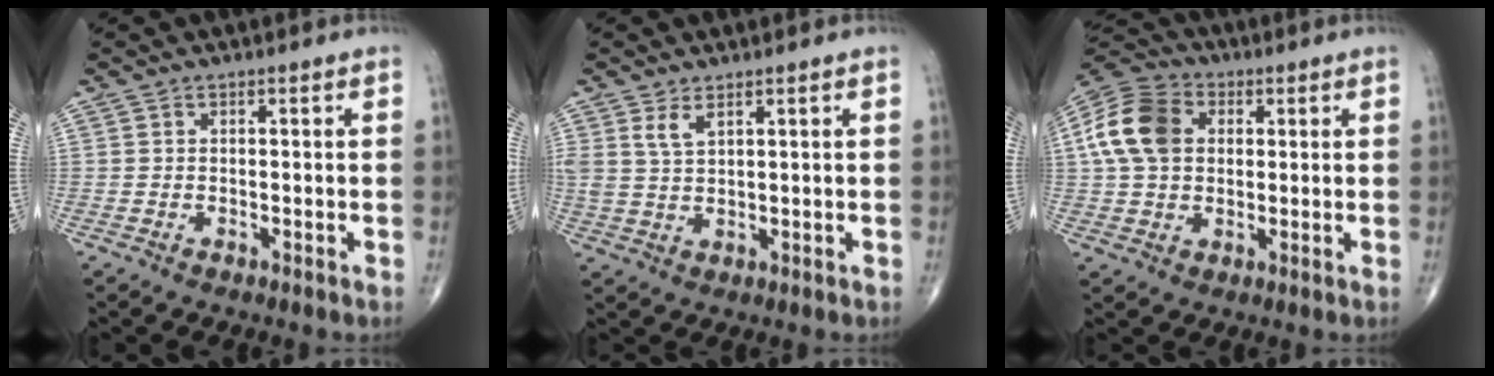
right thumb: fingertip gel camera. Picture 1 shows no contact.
{"total": 3.4, "force": [2.1, 1.4, 2.3], "torque": [-0.048, -0.009, 0.049]}
{"total": 13.0, "force": [2.5, 9.6, 8.5], "torque": [-0.157, 0.017, 0.036]}